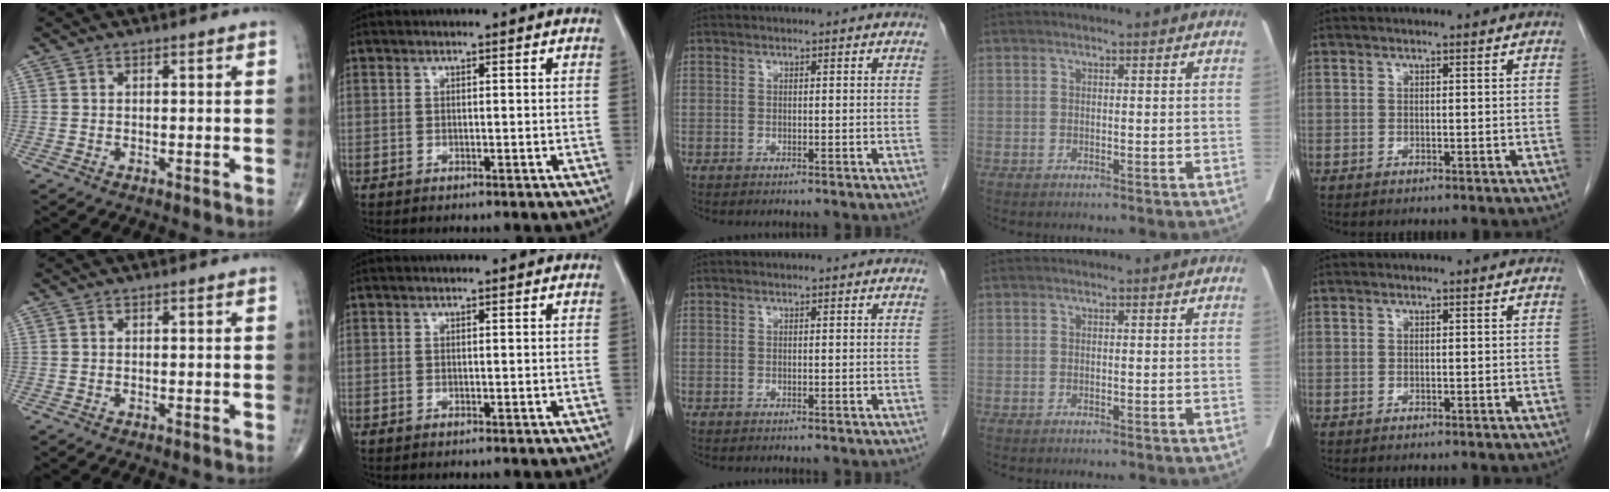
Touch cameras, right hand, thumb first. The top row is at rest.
{}